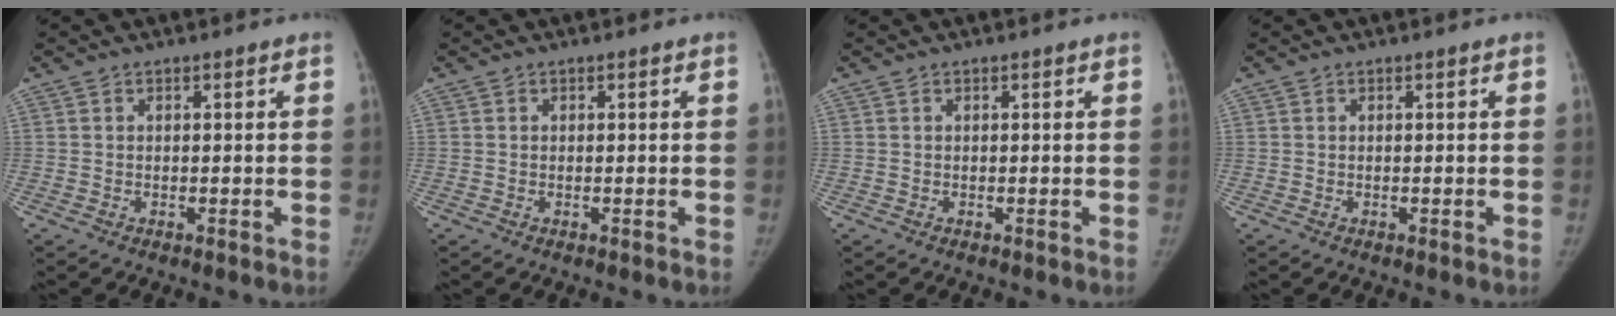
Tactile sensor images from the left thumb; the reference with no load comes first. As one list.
[{"total": 0.0}, {"total": 0.0}, {"total": 0.0}]